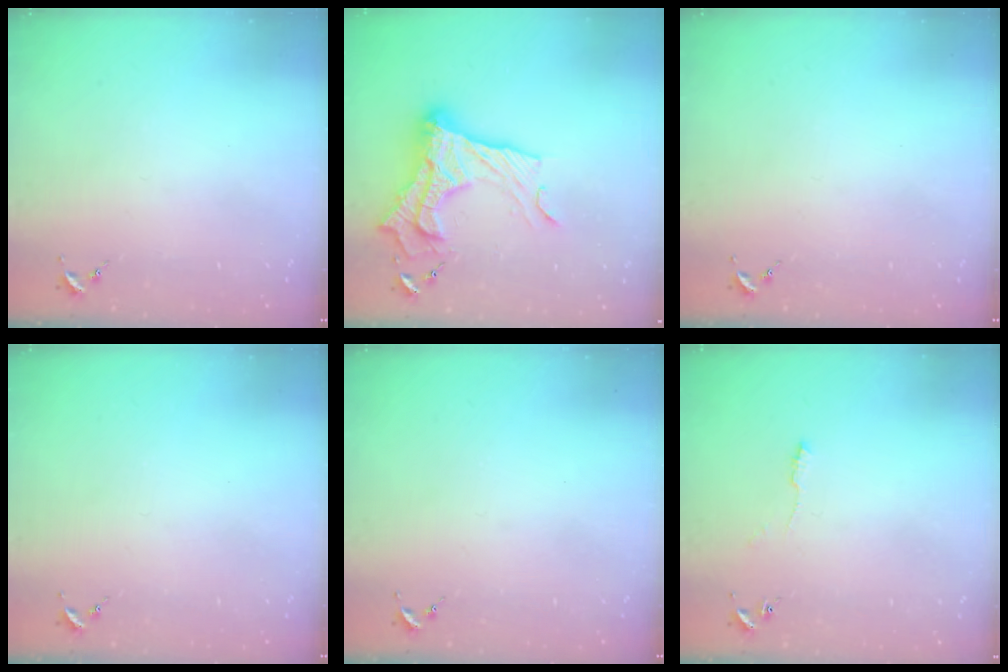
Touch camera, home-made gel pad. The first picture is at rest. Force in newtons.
{"total": 22.9, "press": 22.8, "slide": 1.7}
{"total": 0.0}
{"total": 0.0}
{"total": 0.0}
{"total": 4.1, "press": 4.0, "slide": 0.6}